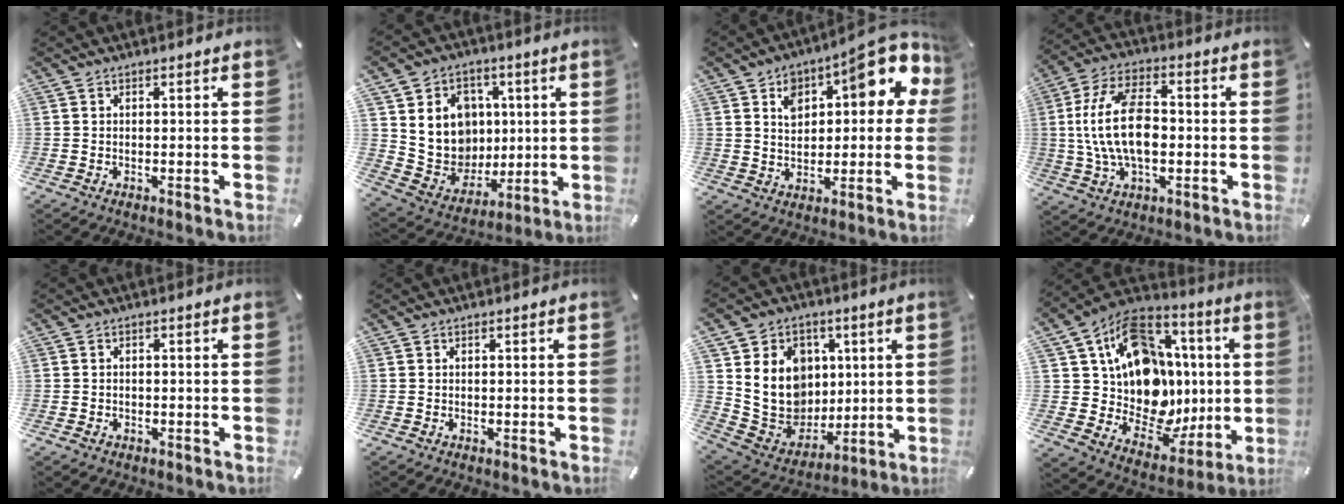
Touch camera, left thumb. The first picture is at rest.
{"total": 13.9, "force": [3.1, 12.9, 4.2], "torque": [-0.072, -0.023, 0.073]}
{"total": 14.1, "force": [6.4, 9.0, 8.7], "torque": [-0.112, -0.040, 0.108]}
{"total": 15.5, "force": [-0.5, 9.1, 12.6], "torque": [-0.267, 0.006, -0.008]}
{"total": 1.0, "force": [-0.4, 0.7, 0.4], "torque": [-0.009, 0.002, -0.010]}
{"total": 0.0}
{"total": 17.0, "force": [3.8, 14.9, 7.2], "torque": [-0.136, -0.021, 0.093]}
{"total": 18.2, "force": [3.1, 14.1, 11.1], "torque": [-0.208, -0.061, 0.062]}